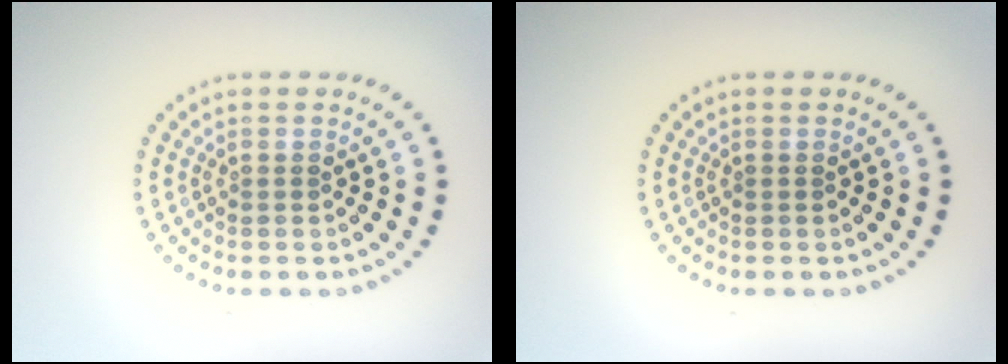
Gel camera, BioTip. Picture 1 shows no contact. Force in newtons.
{"total": 0.0}